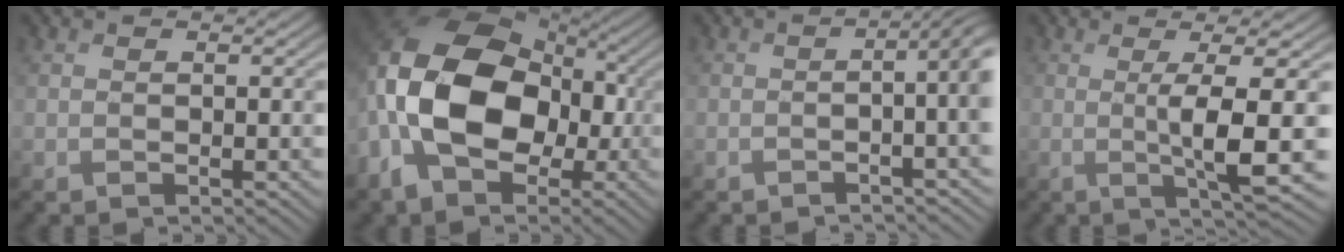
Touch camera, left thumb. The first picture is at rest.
{"total": 17.2, "force": [-3.1, 11.6, 12.4], "torque": [-0.256, -0.011, -0.068]}
{"total": 5.5, "force": [-1.3, 1.2, 5.2], "torque": [-0.061, 0.003, -0.028]}
{"total": 6.7, "force": [-0.1, 0.8, 6.6], "torque": [-0.125, 0.006, -0.002]}